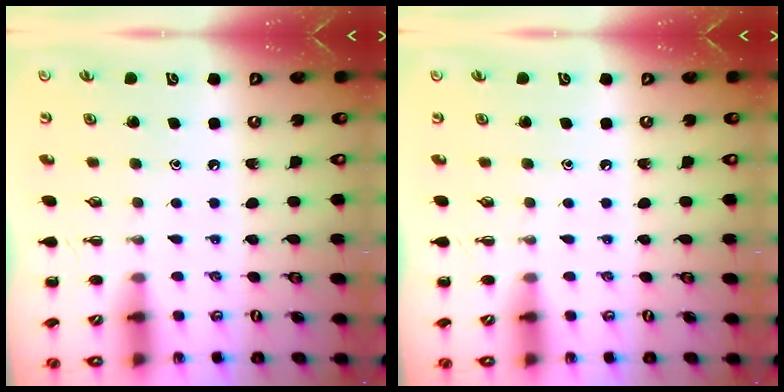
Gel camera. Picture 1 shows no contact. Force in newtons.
{"total": 0.0}